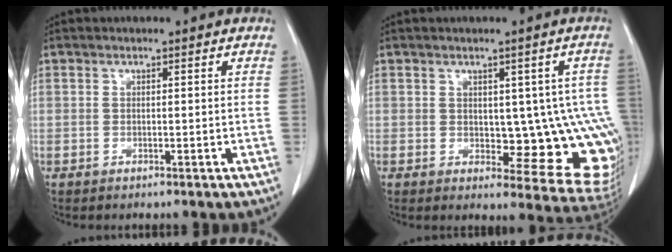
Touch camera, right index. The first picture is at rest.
{"total": 12.0, "force": [-0.3, 5.1, 10.8], "torque": [-0.093, 0.001, 0.008]}